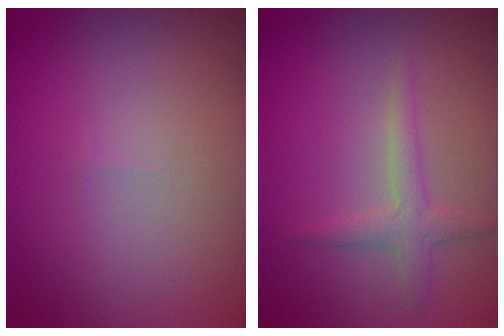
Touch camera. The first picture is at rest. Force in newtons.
{"total": 2.0, "press": 2.0, "slide": 0.1}